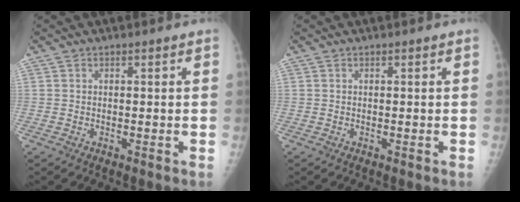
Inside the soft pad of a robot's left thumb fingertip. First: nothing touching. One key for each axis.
{"total": 0.0}